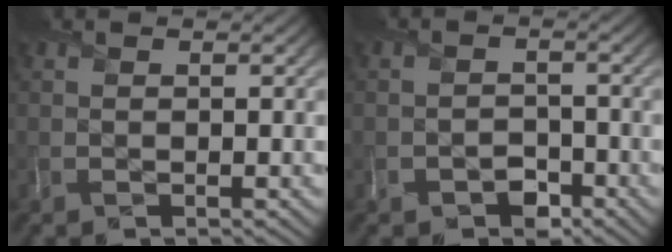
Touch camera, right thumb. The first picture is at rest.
{"total": 2.5, "force": [-1.6, 1.7, 0.9], "torque": [-0.011, -0.003, -0.030]}